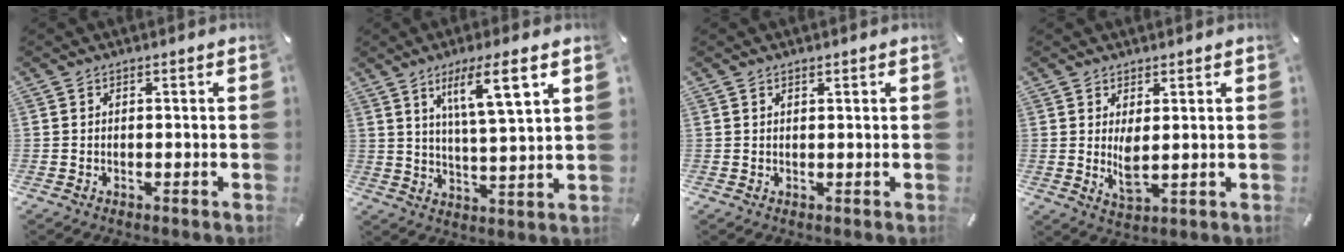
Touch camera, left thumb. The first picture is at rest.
{"total": 10.3, "force": [6.0, 1.4, 8.3], "torque": [-0.145, -0.025, 0.095]}
{"total": 0.7, "force": [0.5, 0.4, 0.3], "torque": [-0.006, 0.002, 0.009]}
{"total": 4.8, "force": [1.2, 1.7, 4.3], "torque": [-0.090, -0.010, 0.017]}